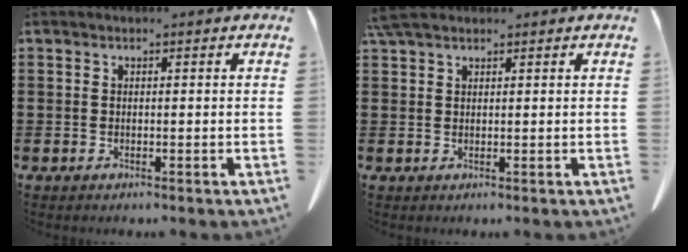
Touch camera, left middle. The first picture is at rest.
{"total": 2.9, "force": [2.2, 0.9, 1.7], "torque": [-0.039, 0.007, 0.042]}